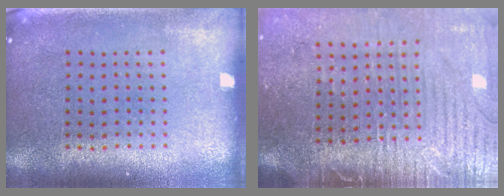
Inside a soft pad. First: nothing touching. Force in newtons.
{"total": 4.0, "press": 3.5, "slide": 1.8}